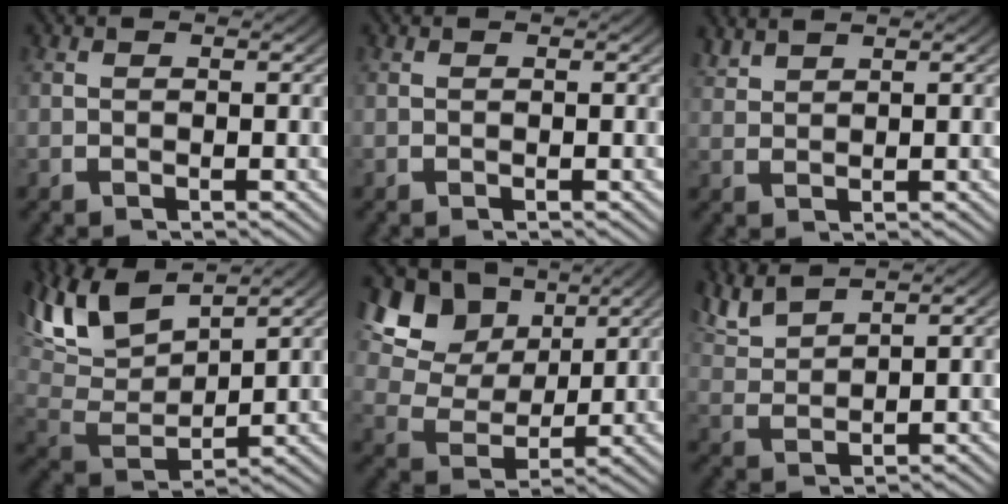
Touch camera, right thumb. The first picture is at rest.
{"total": 0.0}
{"total": 2.2, "force": [2.2, 0.1, 0.3], "torque": [-0.003, 0.007, 0.046]}
{"total": 8.7, "force": [3.8, 4.9, 6.0], "torque": [-0.141, -0.006, 0.073]}
{"total": 9.7, "force": [3.3, 7.2, 5.6], "torque": [-0.126, -0.013, 0.056]}
{"total": 3.7, "force": [3.3, 1.0, 1.3], "torque": [-0.034, 0.006, 0.071]}